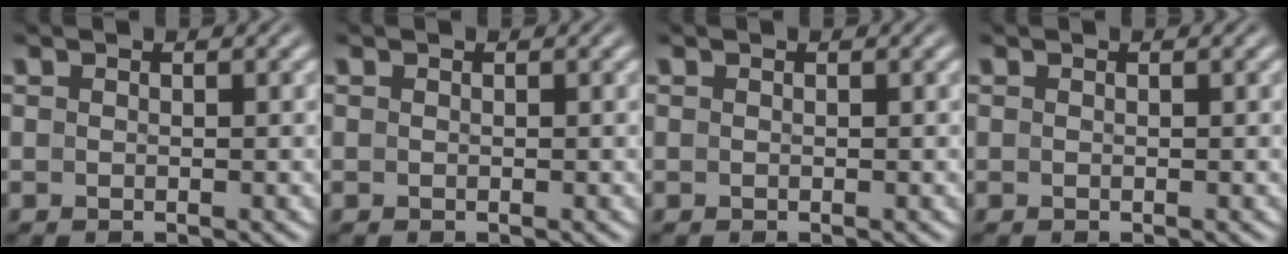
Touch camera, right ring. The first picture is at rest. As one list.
[{"total": 0.0}, {"total": 0.0}, {"total": 0.0}]